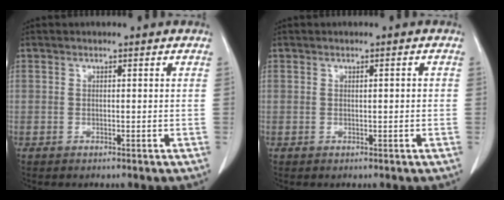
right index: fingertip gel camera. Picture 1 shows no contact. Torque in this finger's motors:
{"motor_torque": [-0.13, 0.03, -0.12, -0.01]}